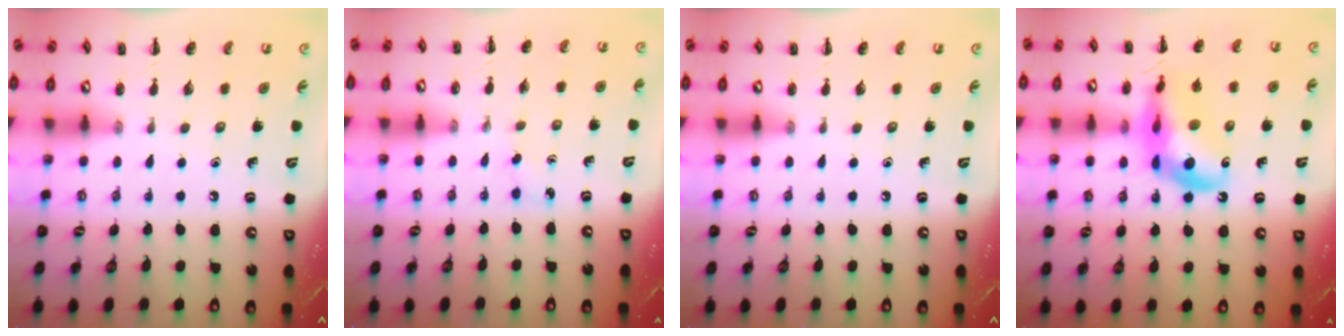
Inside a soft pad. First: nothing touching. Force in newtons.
{"total": 2.8, "press": 2.7, "slide": 0.8}
{"total": 0.0}
{"total": 17.1, "press": 16.6, "slide": 4.0}